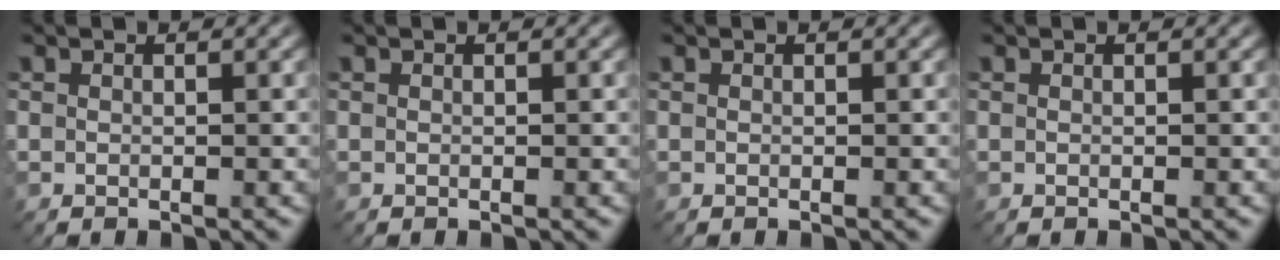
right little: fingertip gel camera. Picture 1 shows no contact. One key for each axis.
{"total": 0.0}
{"total": 0.0}
{"total": 0.0}